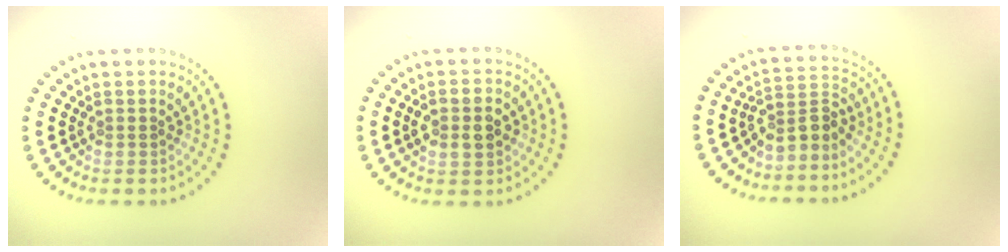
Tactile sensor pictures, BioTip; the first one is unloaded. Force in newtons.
{"total": 2.9, "press": 2.9, "slide": 0.1}
{"total": 2.8, "press": 2.0, "slide": 2.0}